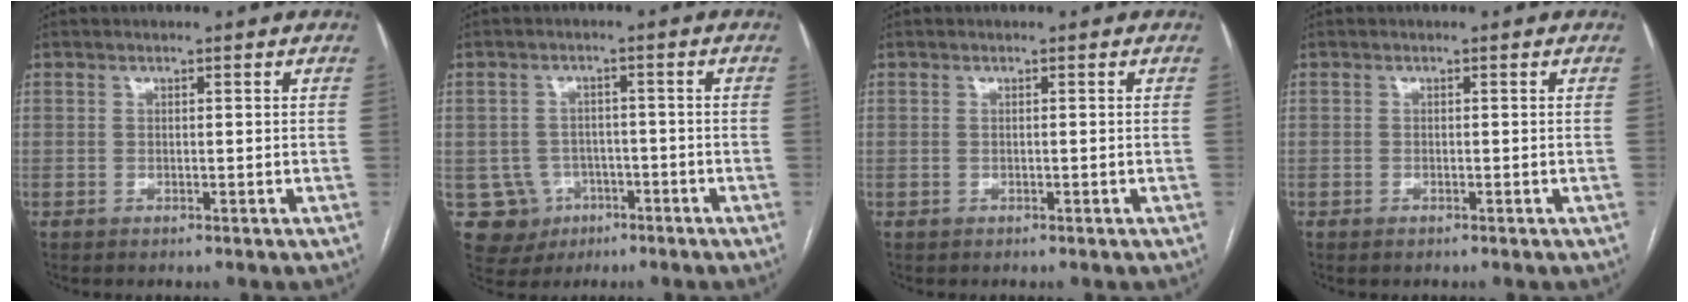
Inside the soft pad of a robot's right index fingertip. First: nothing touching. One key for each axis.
{"total": 6.9, "fx": -2.3, "fy": 6.5, "fz": 0.6, "tx": -0.015, "ty": 0.011, "tz": -0.025}
{"total": 0.0}
{"total": 0.6, "fx": -0.5, "fy": 0.2, "fz": 0.3, "tx": -0.005, "ty": 0.000, "tz": -0.005}